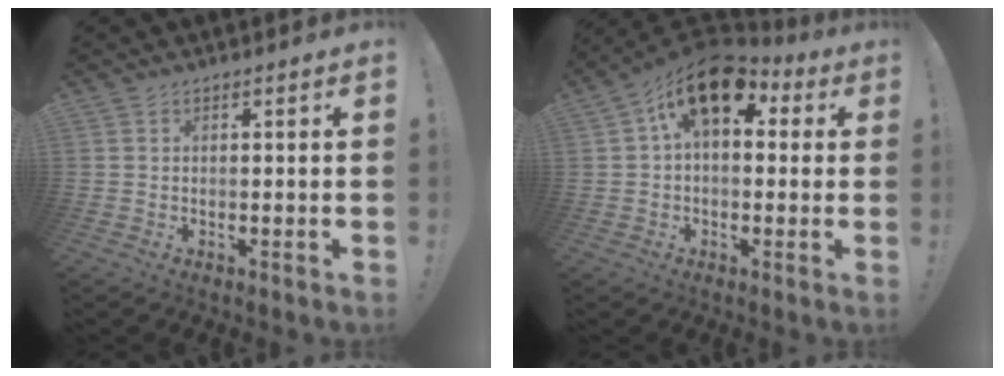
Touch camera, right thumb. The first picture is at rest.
{"total": 14.0, "force": [7.3, 7.3, 9.5], "torque": [-0.152, -0.034, 0.133]}